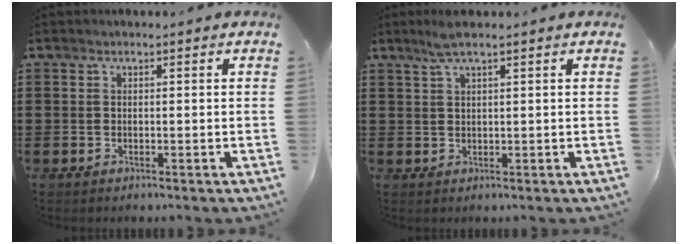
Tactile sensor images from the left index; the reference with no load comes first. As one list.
[{"total": 2.7, "force": [1.8, 0.2, 2.0], "torque": [-0.042, 0.001, 0.032]}]